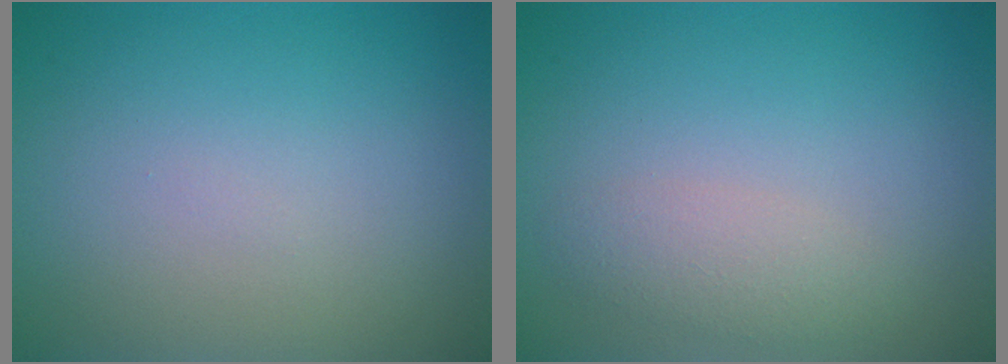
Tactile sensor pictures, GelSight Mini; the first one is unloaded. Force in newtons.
{"total": 1.9, "press": 1.9, "slide": 0.0}